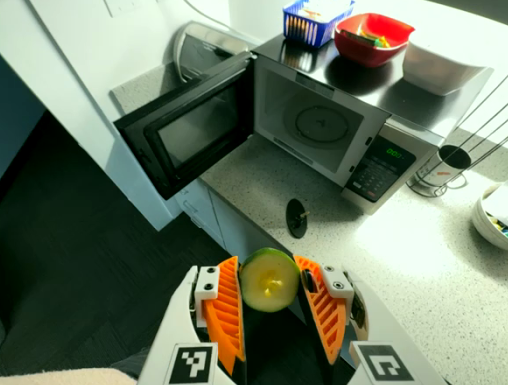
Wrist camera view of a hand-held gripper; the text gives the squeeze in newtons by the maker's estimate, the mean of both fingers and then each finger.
{"total": 11.3, "left": 11.2, "right": 11.5}